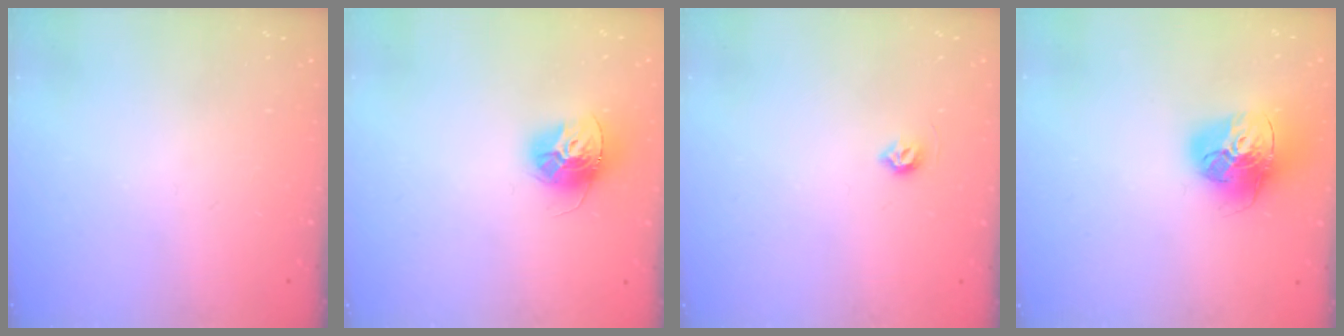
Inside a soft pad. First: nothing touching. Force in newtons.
{"total": 12.7, "press": 12.7, "slide": 1.0}
{"total": 4.5, "press": 4.5, "slide": 0.7}
{"total": 18.4, "press": 18.3, "slide": 1.8}